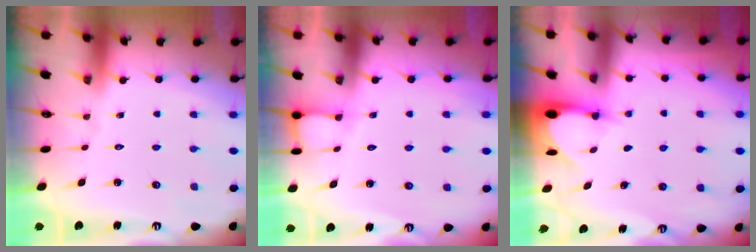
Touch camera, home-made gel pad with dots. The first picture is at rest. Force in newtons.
{"total": 3.9, "press": 3.8, "slide": 0.5}
{"total": 3.1, "press": 3.1, "slide": 0.2}